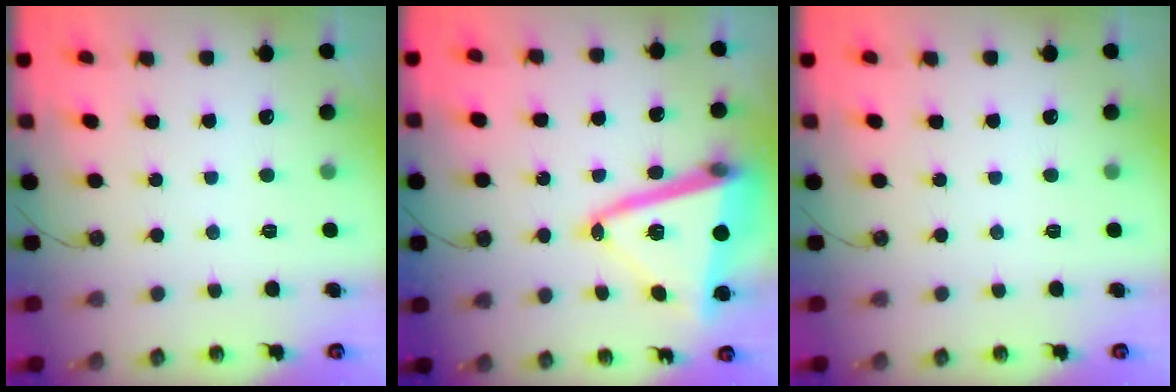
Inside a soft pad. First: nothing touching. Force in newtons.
{"total": 17.8, "press": 17.6, "slide": 2.6}
{"total": 0.0}